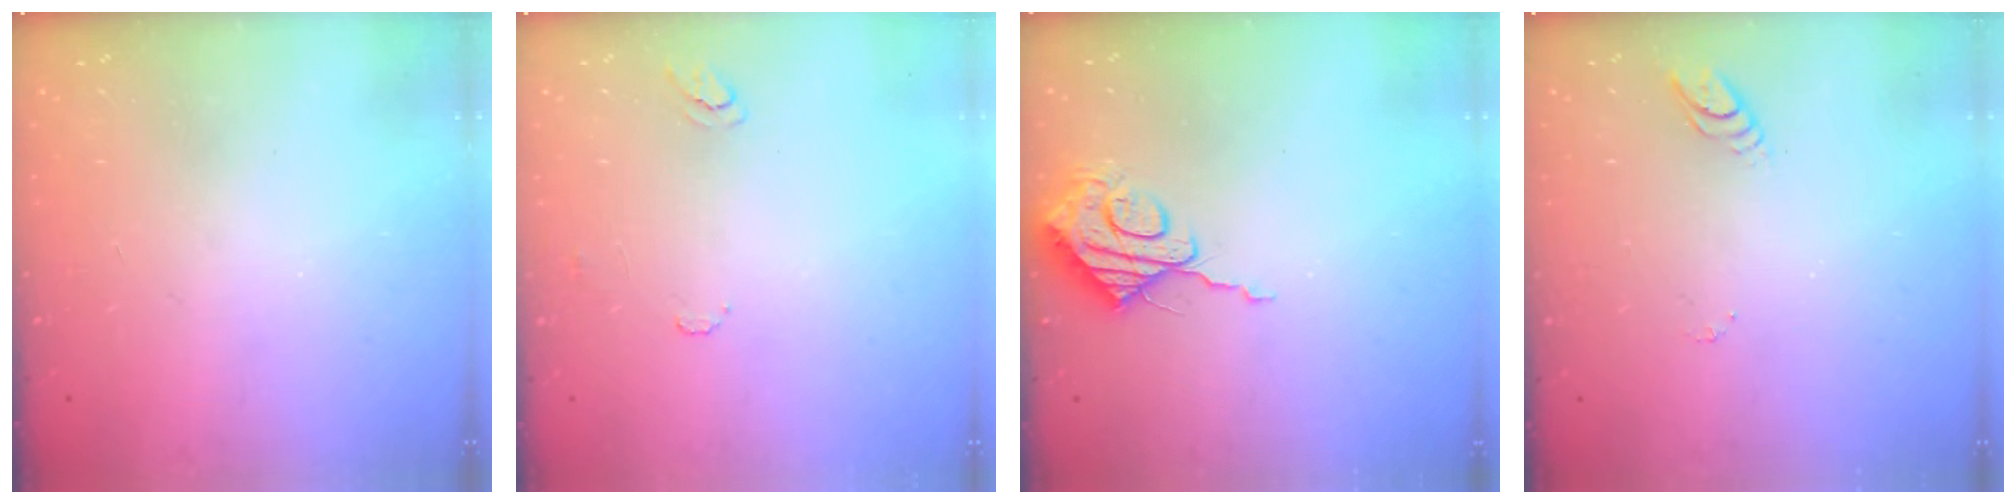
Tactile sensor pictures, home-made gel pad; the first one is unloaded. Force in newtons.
{"total": 5.9, "press": 5.9, "slide": 0.6}
{"total": 9.1, "press": 9.1, "slide": 0.7}
{"total": 3.5, "press": 3.5, "slide": 0.5}